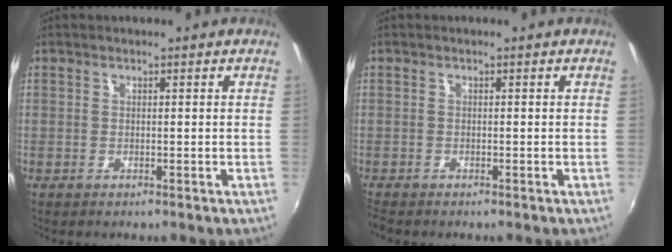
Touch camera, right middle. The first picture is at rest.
{"total": 1.5, "force": [-1.4, 0.2, 0.6], "torque": [-0.012, -0.011, -0.023]}